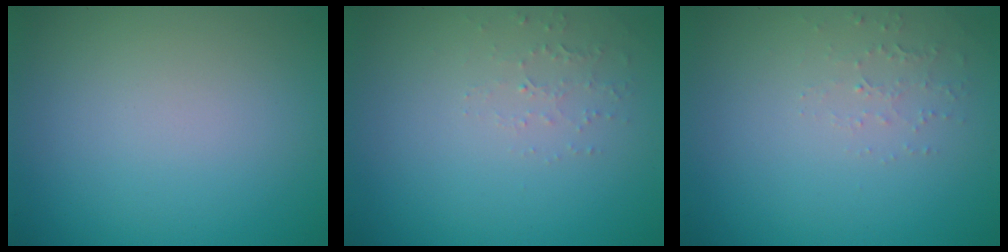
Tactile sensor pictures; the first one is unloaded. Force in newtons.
{"total": 1.3, "press": 1.3, "slide": 0.4}
{"total": 1.3, "press": 1.3, "slide": 0.4}